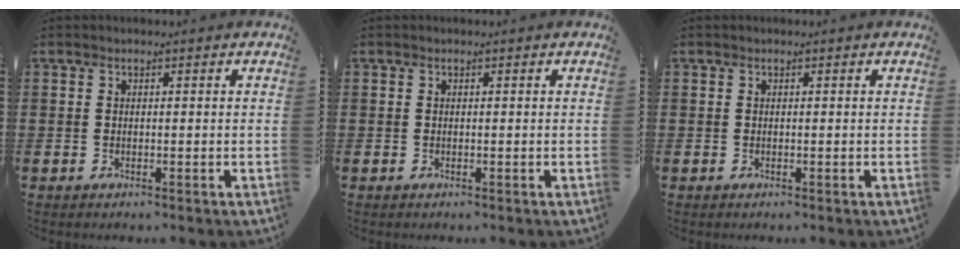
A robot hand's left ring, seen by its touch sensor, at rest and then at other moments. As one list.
[{"total": 0.0}, {"total": 0.0}]